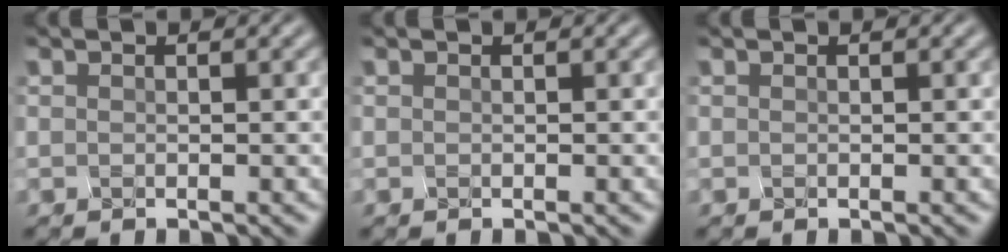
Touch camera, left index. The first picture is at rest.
{"total": 0.0}
{"total": 0.0}